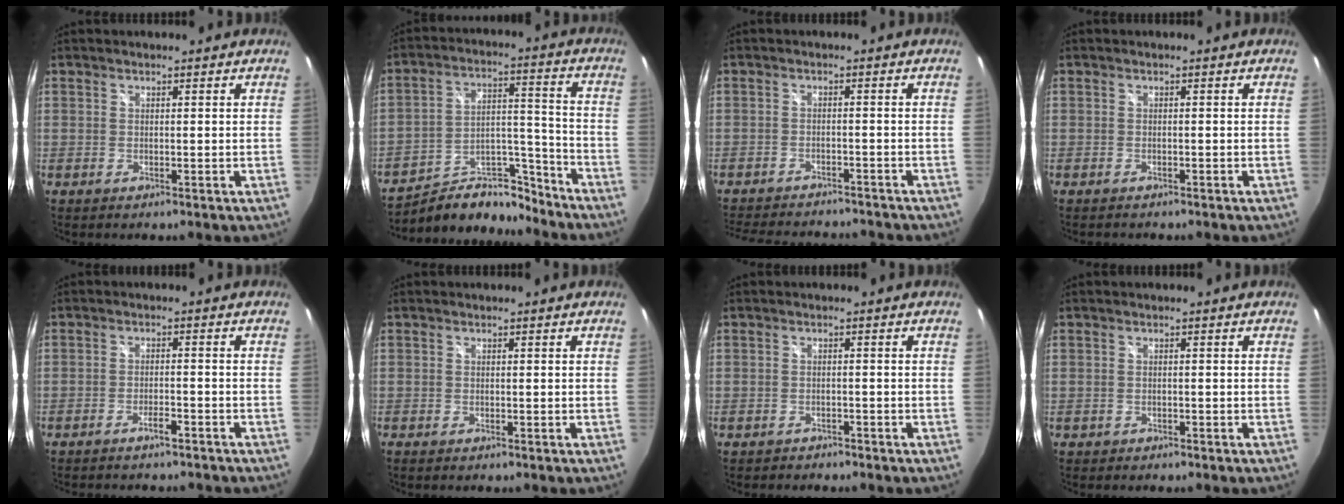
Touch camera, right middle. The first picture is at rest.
{"total": 15.4, "force": [-13.2, 6.2, 4.9], "torque": [-0.087, 0.042, -0.199]}
{"total": 13.9, "force": [-12.3, 3.9, 5.3], "torque": [-0.118, -0.012, -0.176]}
{"total": 1.2, "force": [-1.1, 0.6, 0.0], "torque": [-0.007, -0.001, -0.017]}
{"total": 4.6, "force": [-4.2, 1.0, 1.8], "torque": [-0.046, -0.005, -0.063]}
{"total": 0.5, "force": [-0.5, 0.1, 0.2], "torque": [-0.002, -0.002, -0.009]}
{"total": 2.4, "force": [-2.2, 0.9, 0.2], "torque": [-0.010, -0.004, -0.034]}
{"total": 1.1, "force": [-0.9, 0.6, 0.1], "torque": [-0.008, -0.001, -0.015]}